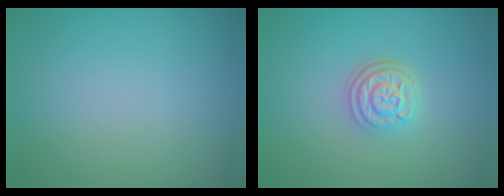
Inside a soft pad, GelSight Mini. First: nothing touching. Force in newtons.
{"total": 3.0, "press": 2.4, "slide": 1.8}